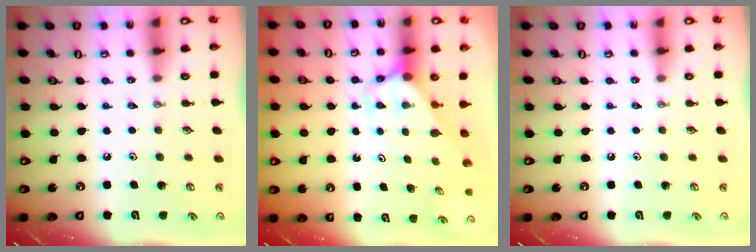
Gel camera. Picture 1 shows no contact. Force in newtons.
{"total": 2.8, "press": 2.8, "slide": 0.2}
{"total": 0.0}